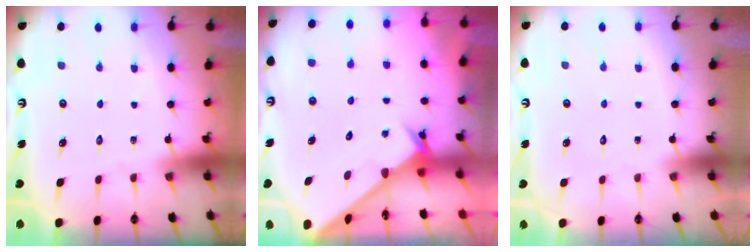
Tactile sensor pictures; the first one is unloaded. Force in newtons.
{"total": 2.4, "press": 2.4, "slide": 0.2}
{"total": 1.5, "press": 1.5, "slide": 0.0}